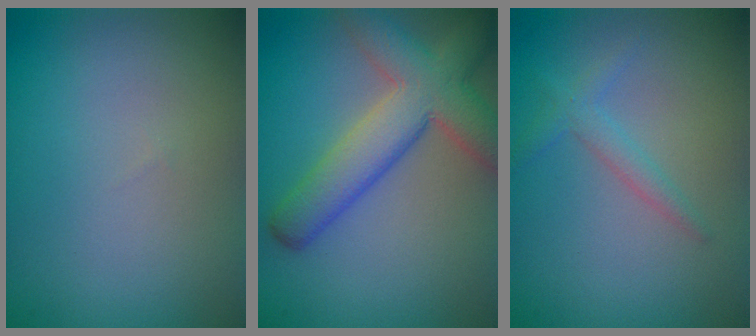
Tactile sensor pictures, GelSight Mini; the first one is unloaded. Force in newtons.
{"total": 7.1, "press": 7.0, "slide": 0.4}
{"total": 1.5, "press": 1.5, "slide": 0.1}